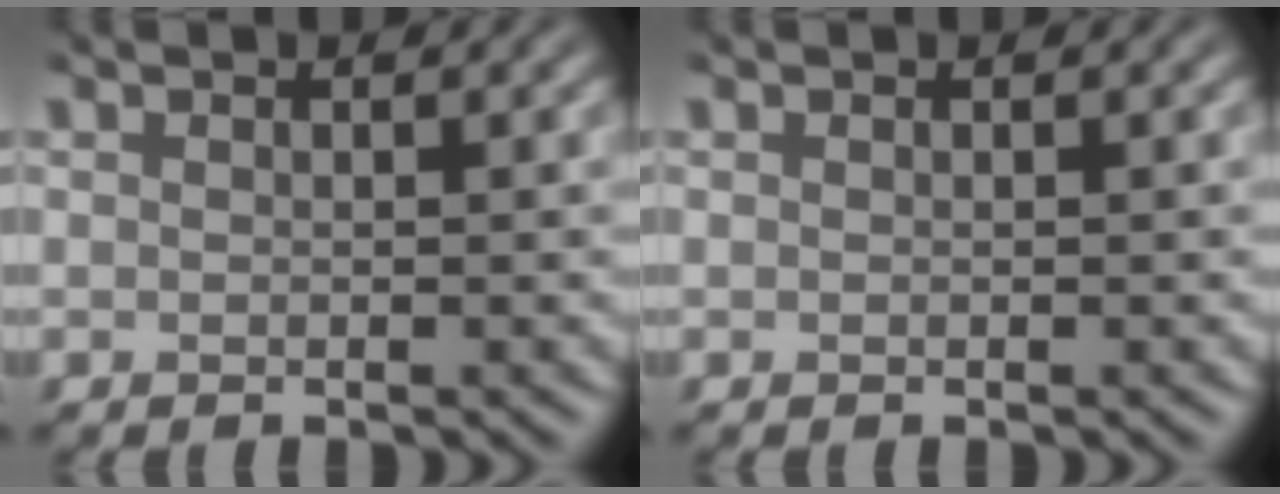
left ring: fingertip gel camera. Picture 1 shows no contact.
{"total": 0.0}